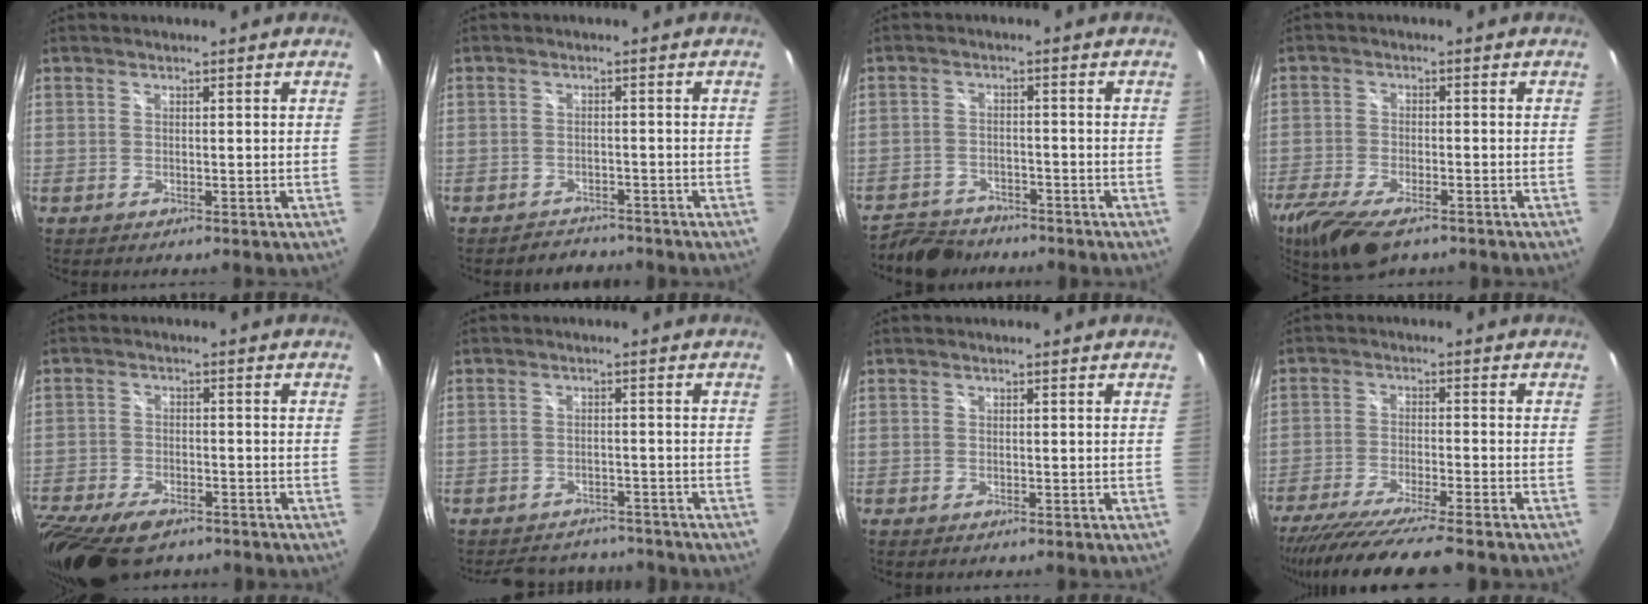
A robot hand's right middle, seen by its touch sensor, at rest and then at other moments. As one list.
[{"total": 3.9, "force": [-3.5, 1.6, 0.0], "torque": [-0.009, 0.001, -0.053]}, {"total": 7.6, "force": [-6.7, 3.1, 1.5], "torque": [-0.052, -0.003, -0.112]}, {"total": 13.6, "force": [-9.5, 5.1, 8.2], "torque": [-0.190, -0.046, -0.167]}, {"total": 16.8, "force": [-12.0, 7.6, 8.9], "torque": [-0.226, -0.048, -0.204]}, {"total": 11.3, "force": [-10.0, 4.3, 3.0], "torque": [-0.071, 0.012, -0.132]}, {"total": 0.5, "force": [-0.5, 0.2, 0.2], "torque": [-0.004, -0.004, -0.009]}, {"total": 14.5, "force": [-12.7, -0.4, 7.1], "torque": [-0.144, -0.038, -0.210]}]